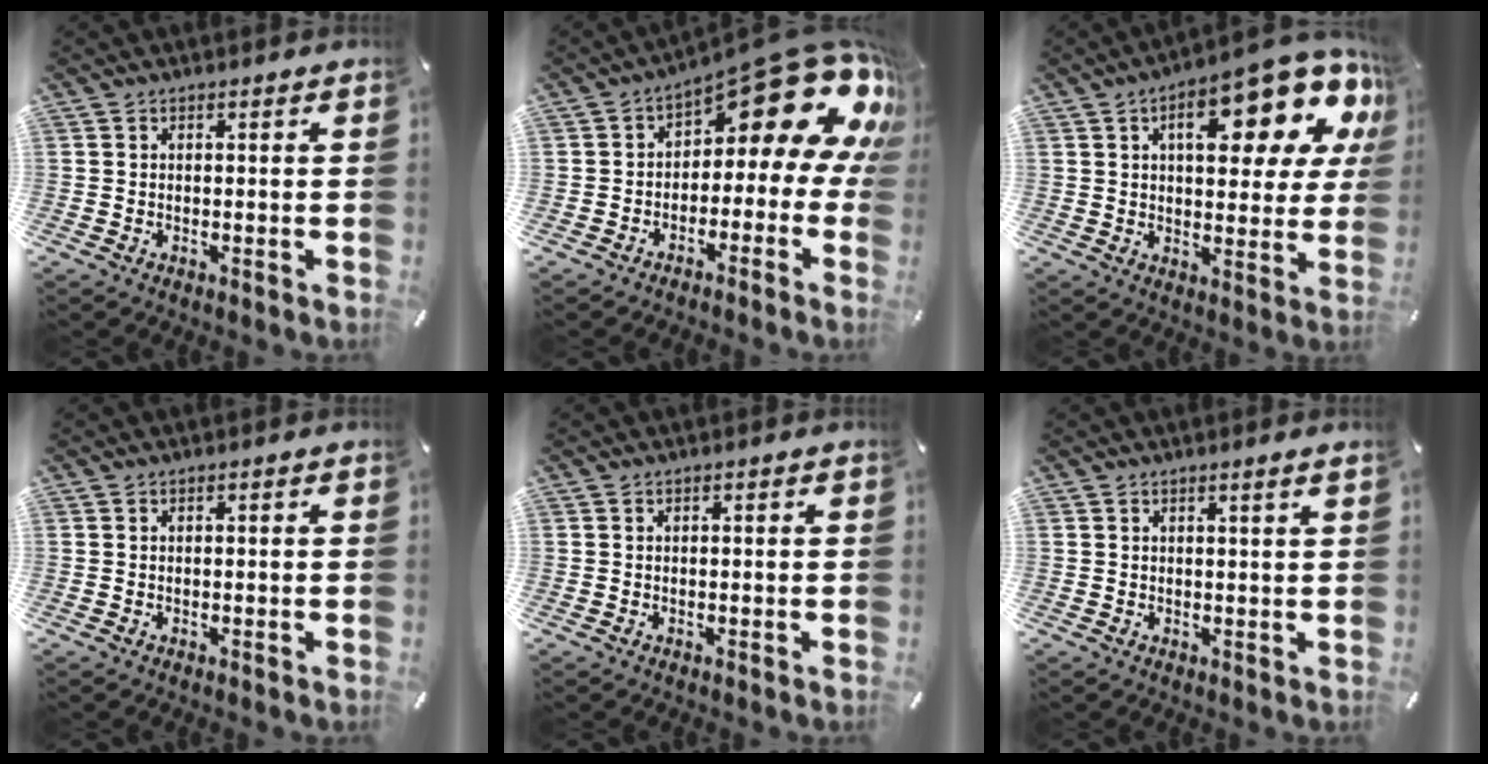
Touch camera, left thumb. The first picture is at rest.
{"total": 17.5, "force": [9.4, 7.1, 12.9], "torque": [-0.166, -0.076, 0.153]}
{"total": 19.8, "force": [9.5, 8.2, 15.3], "torque": [-0.203, -0.056, 0.145]}
{"total": 0.0}
{"total": 0.0}
{"total": 1.5, "force": [1.0, -0.2, 1.1], "torque": [-0.021, -0.003, 0.018]}